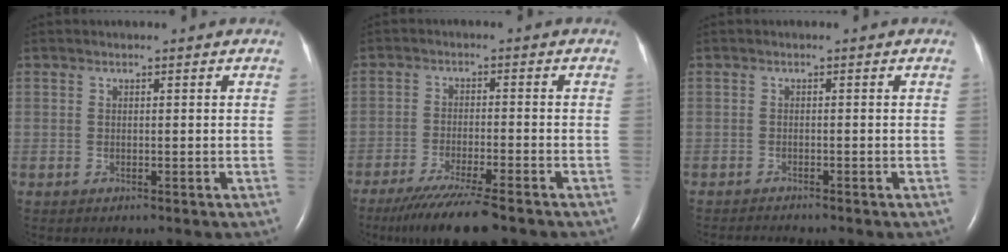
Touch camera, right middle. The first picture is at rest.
{"total": 9.4, "force": [-7.3, 0.2, 5.9], "torque": [-0.101, -0.026, -0.120]}
{"total": 2.4, "force": [-2.3, -0.5, 0.5], "torque": [-0.010, -0.010, -0.037]}